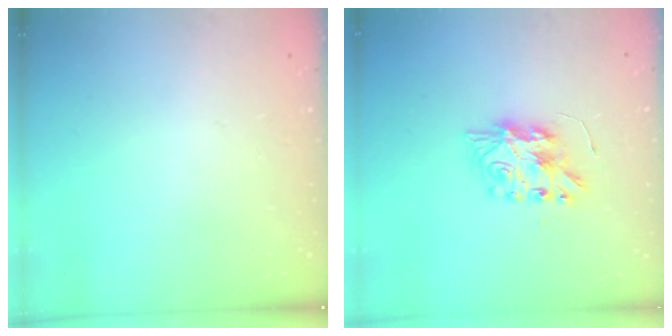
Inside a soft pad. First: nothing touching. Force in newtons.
{"total": 8.4, "press": 8.4, "slide": 0.7}